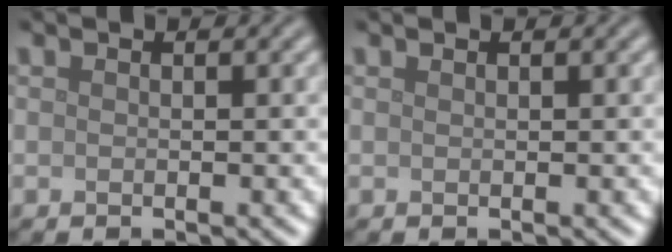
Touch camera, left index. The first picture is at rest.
{"total": 0.0}